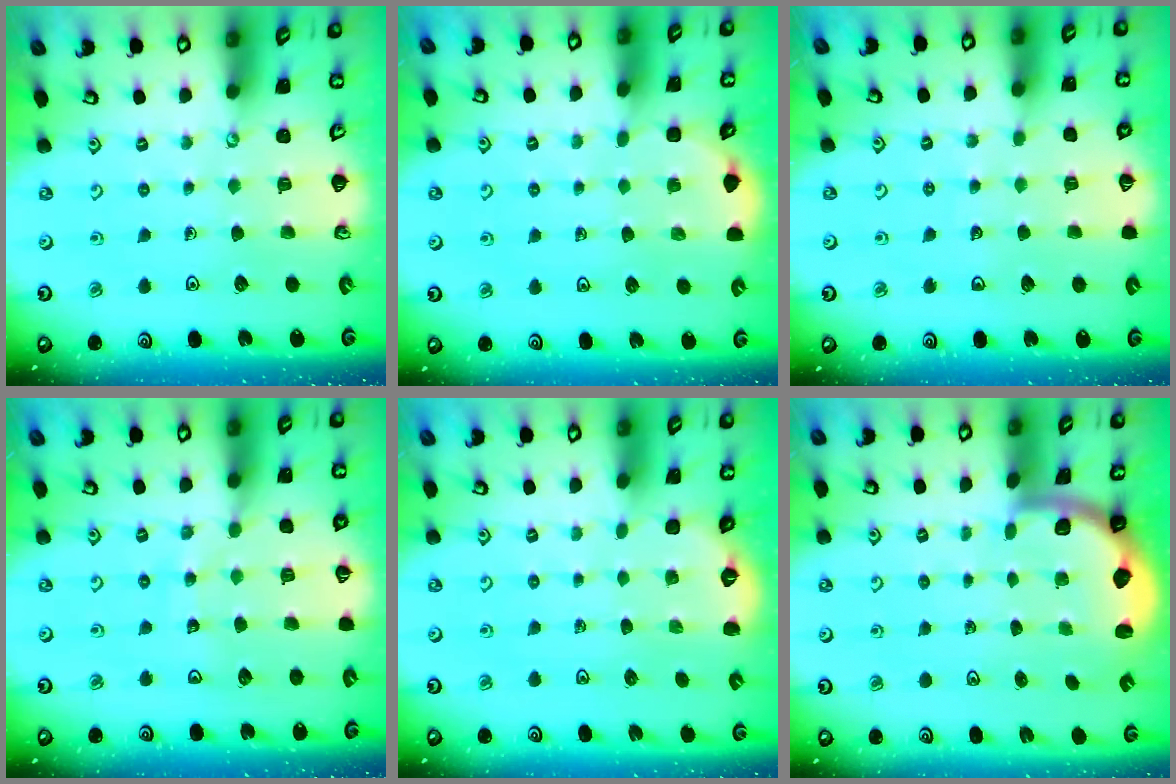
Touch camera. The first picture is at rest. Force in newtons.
{"total": 1.8, "press": 1.8, "slide": 0.1}
{"total": 3.2, "press": 3.2, "slide": 0.4}
{"total": 9.9, "press": 9.8, "slide": 1.2}
{"total": 1.4, "press": 0.8, "slide": 1.2}
{"total": 1.9, "press": 1.8, "slide": 0.5}